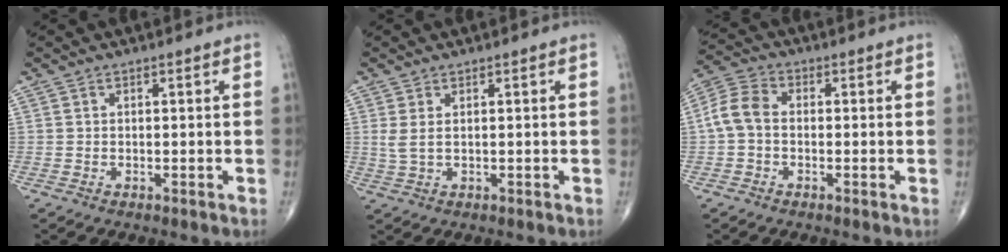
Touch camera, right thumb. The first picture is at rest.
{"total": 2.5, "force": [0.6, 0.9, 2.2], "torque": [-0.058, 0.002, 0.020]}
{"total": 6.1, "force": [-0.5, 4.2, 4.4], "torque": [-0.086, 0.019, -0.022]}